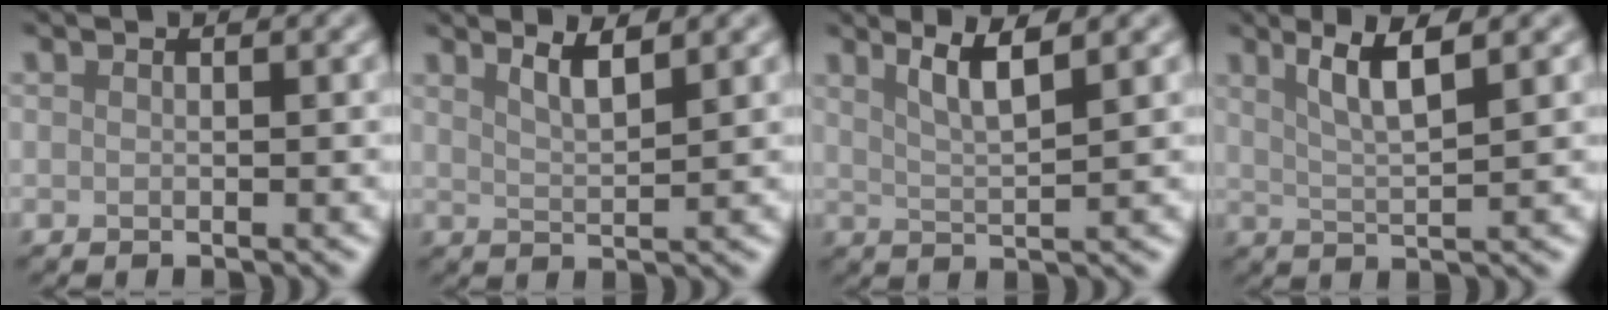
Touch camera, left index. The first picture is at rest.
{"total": 2.2, "force": [1.5, 0.4, 1.6], "torque": [-0.024, -0.002, 0.031]}
{"total": 3.2, "force": [1.8, 0.4, 2.6], "torque": [-0.048, 0.000, 0.038]}
{"total": 4.0, "force": [1.9, 0.6, 3.4], "torque": [-0.065, 0.000, 0.038]}